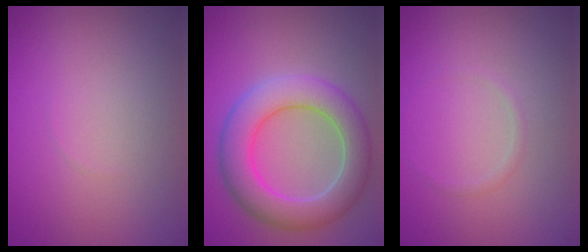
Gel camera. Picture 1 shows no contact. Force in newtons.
{"total": 6.6, "press": 6.6, "slide": 0.5}
{"total": 0.6, "press": 0.6, "slide": 0.0}